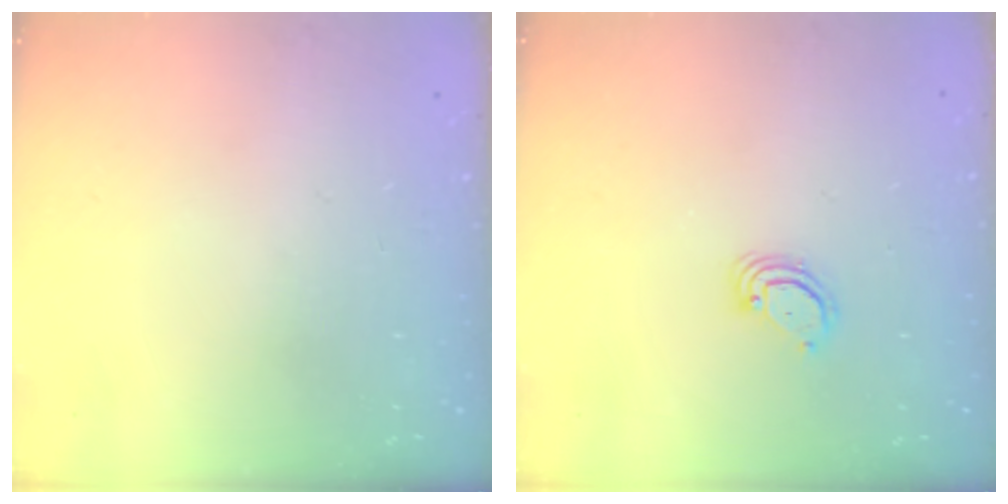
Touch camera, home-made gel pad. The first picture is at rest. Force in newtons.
{"total": 2.8, "press": 2.8, "slide": 0.3}